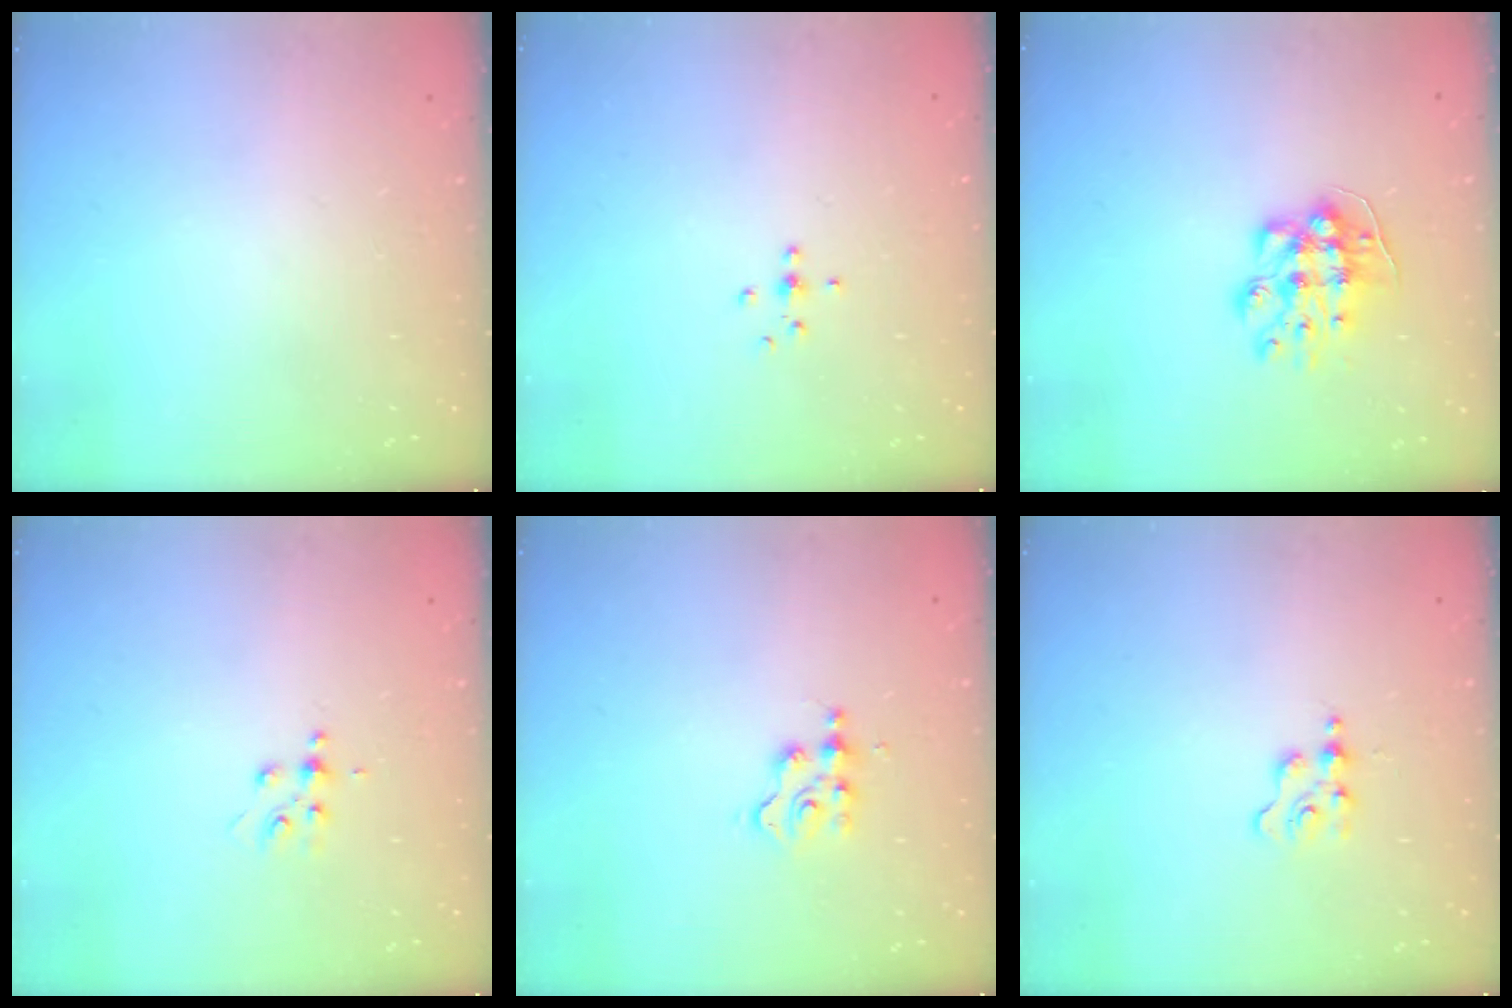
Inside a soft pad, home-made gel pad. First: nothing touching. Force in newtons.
{"total": 3.2, "press": 3.2, "slide": 0.7}
{"total": 10.5, "press": 10.5, "slide": 0.5}
{"total": 5.2, "press": 5.1, "slide": 0.8}
{"total": 2.9, "press": 2.8, "slide": 0.3}
{"total": 1.9, "press": 1.9, "slide": 0.2}